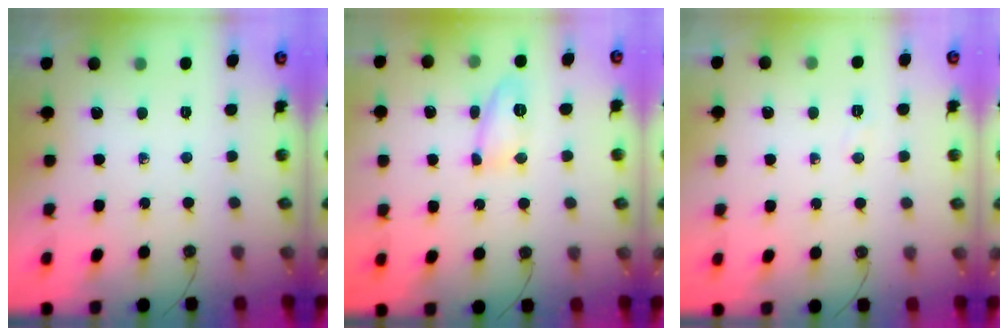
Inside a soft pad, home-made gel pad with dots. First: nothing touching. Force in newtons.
{"total": 9.8, "press": 9.6, "slide": 2.1}
{"total": 3.3, "press": 3.2, "slide": 0.4}